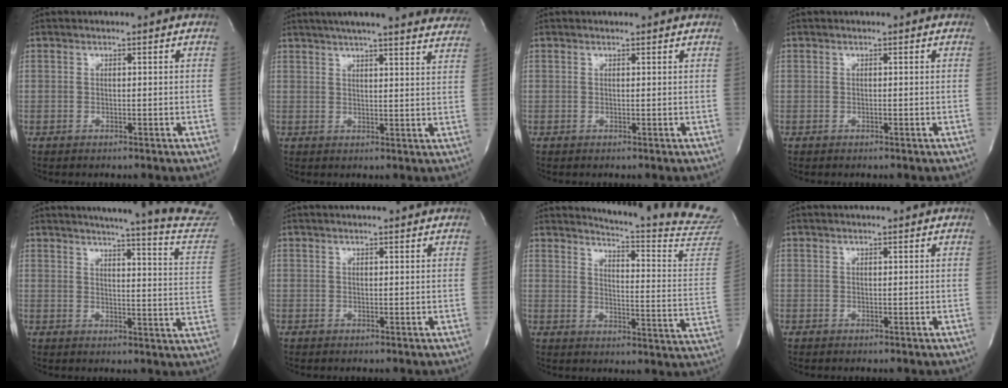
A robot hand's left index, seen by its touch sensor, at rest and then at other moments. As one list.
[{"total": 25.6, "force": [23.0, 2.8, 10.8], "torque": [-0.174, -0.032, 0.271]}, {"total": 1.9, "force": [1.9, 0.2, 0.2], "torque": [-0.014, 0.002, 0.013]}, {"total": 0.0}, {"total": 23.1, "force": [21.3, 0.5, 8.7], "torque": [-0.118, -0.100, 0.233]}, {"total": 3.7, "force": [3.4, 0.2, 1.4], "torque": [-0.018, 0.020, 0.037]}, {"total": 19.6, "force": [19.0, -1.6, 4.4], "torque": [-0.075, -0.161, 0.210]}, {"total": 1.8, "force": [1.6, 0.1, 0.7], "torque": [-0.009, 0.016, 0.020]}]